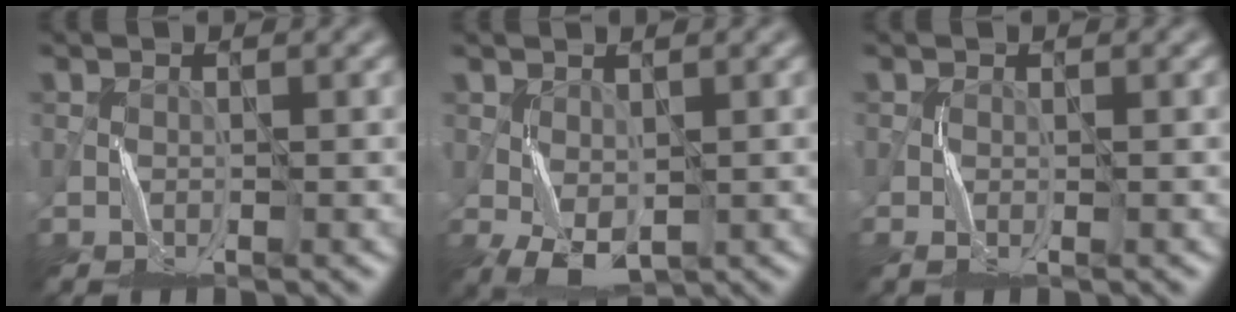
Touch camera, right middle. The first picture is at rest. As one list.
[{"total": 3.5, "force": [-0.3, 2.1, 2.8], "torque": [-0.074, -0.003, -0.001]}, {"total": 1.0, "force": [-0.3, 0.2, 0.9], "torque": [-0.023, -0.002, -0.008]}]